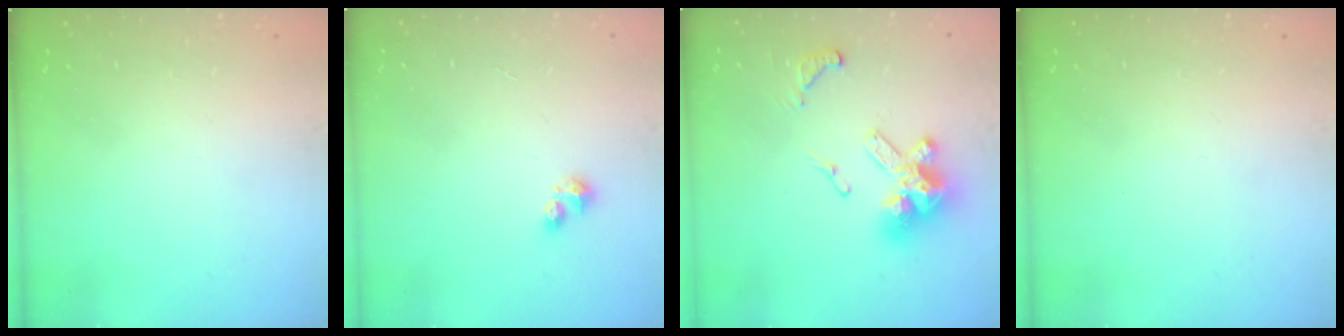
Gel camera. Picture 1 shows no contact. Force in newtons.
{"total": 2.6, "press": 2.5, "slide": 0.3}
{"total": 15.3, "press": 15.3, "slide": 0.6}
{"total": 0.0}